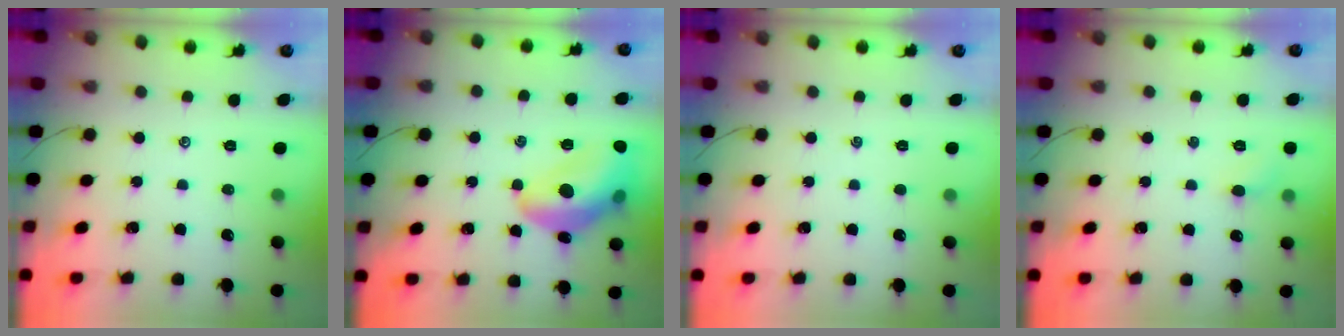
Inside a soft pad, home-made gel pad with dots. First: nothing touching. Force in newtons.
{"total": 16.4, "press": 16.2, "slide": 2.3}
{"total": 0.0}
{"total": 3.6, "press": 3.4, "slide": 1.2}